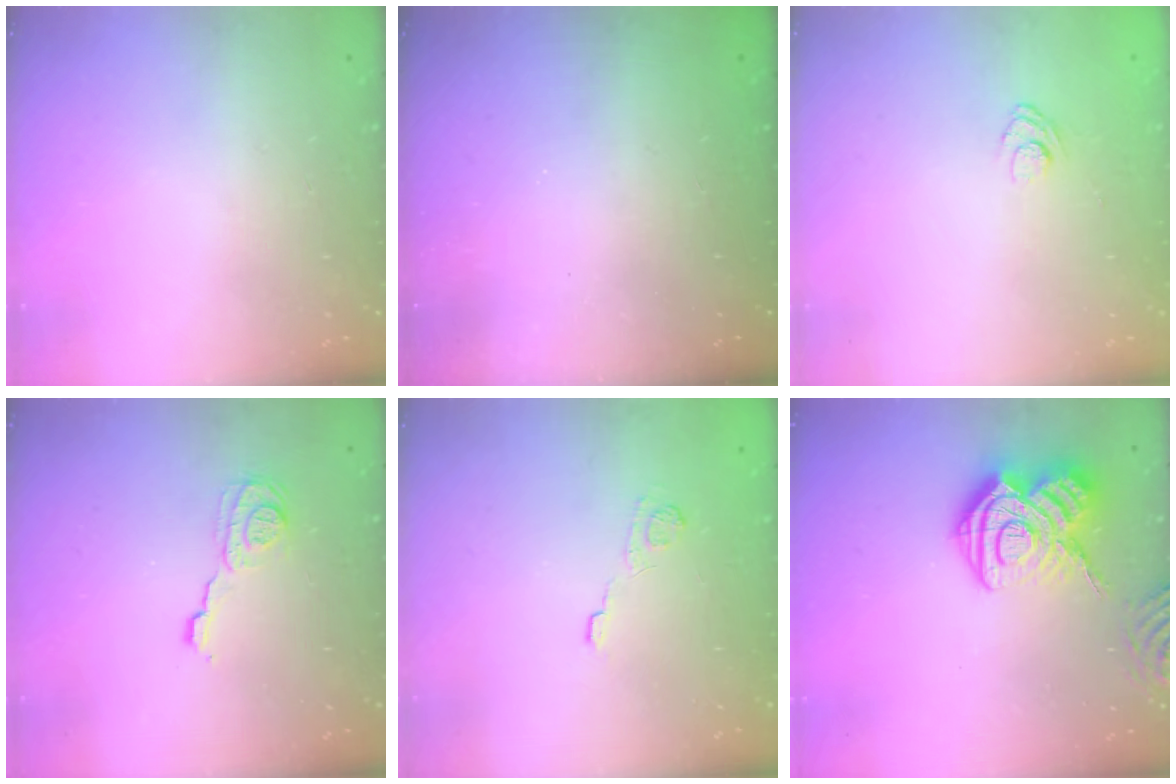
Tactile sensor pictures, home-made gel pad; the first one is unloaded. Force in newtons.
{"total": 2.5, "press": 2.4, "slide": 0.8}
{"total": 3.8, "press": 3.5, "slide": 1.4}
{"total": 8.4, "press": 8.4, "slide": 0.3}
{"total": 8.5, "press": 8.4, "slide": 1.5}
{"total": 18.1, "press": 18.1, "slide": 1.7}